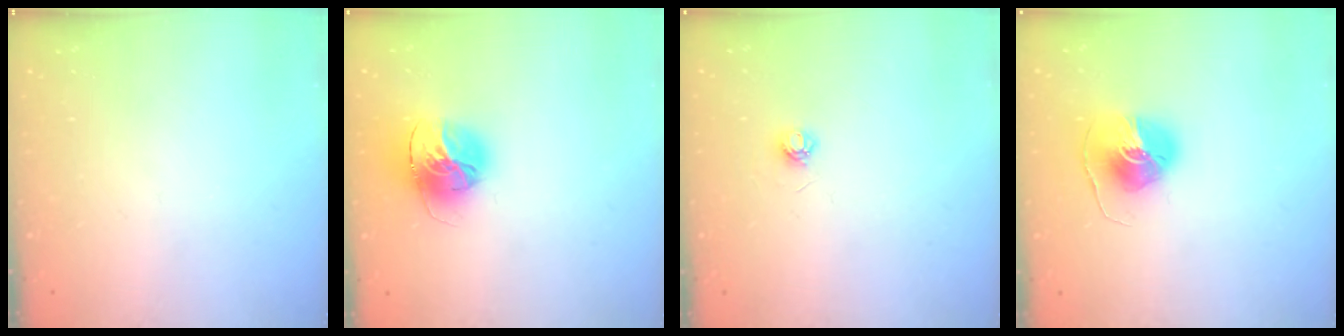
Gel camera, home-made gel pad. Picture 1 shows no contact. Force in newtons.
{"total": 16.1, "press": 16.0, "slide": 1.7}
{"total": 4.7, "press": 4.6, "slide": 0.6}
{"total": 9.6, "press": 9.6, "slide": 0.8}